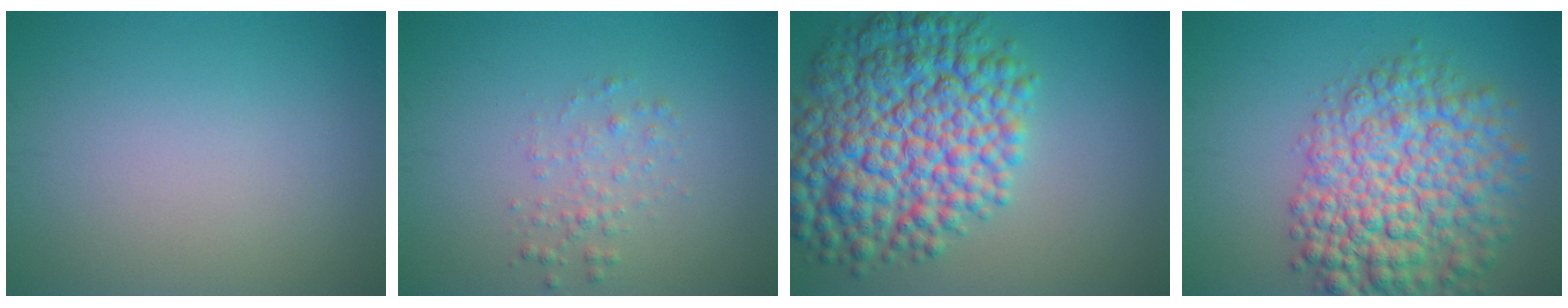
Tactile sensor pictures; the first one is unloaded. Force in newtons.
{"total": 1.6, "press": 1.6, "slide": 0.1}
{"total": 12.1, "press": 12.1, "slide": 0.2}
{"total": 9.7, "press": 9.7, "slide": 0.3}